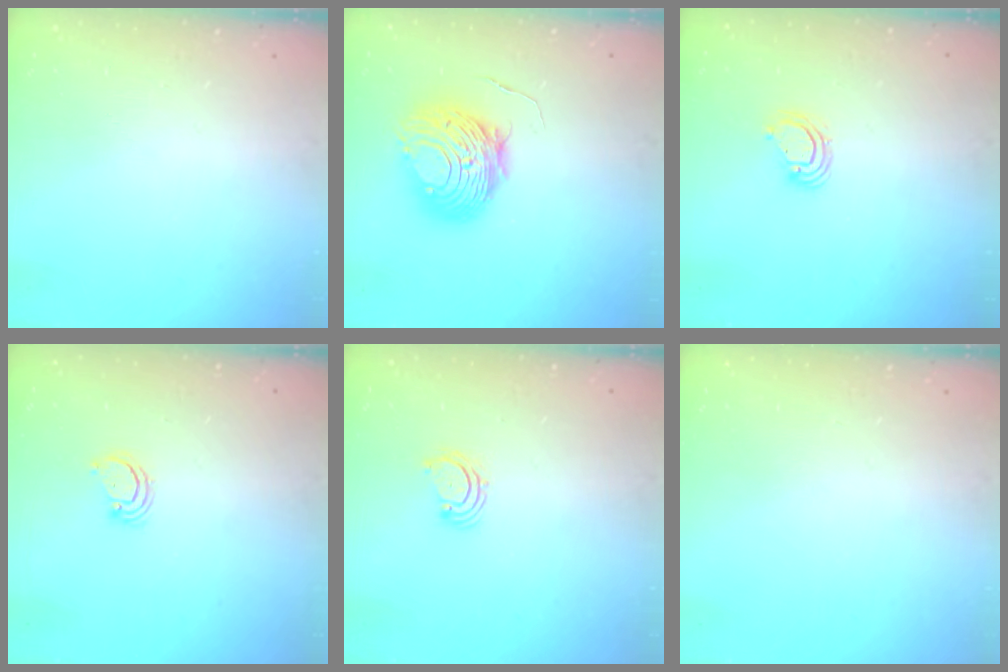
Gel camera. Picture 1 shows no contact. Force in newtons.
{"total": 11.4, "press": 11.3, "slide": 0.8}
{"total": 5.2, "press": 5.2, "slide": 0.3}
{"total": 2.6, "press": 2.6, "slide": 0.2}
{"total": 3.1, "press": 3.1, "slide": 0.3}
{"total": 0.0}